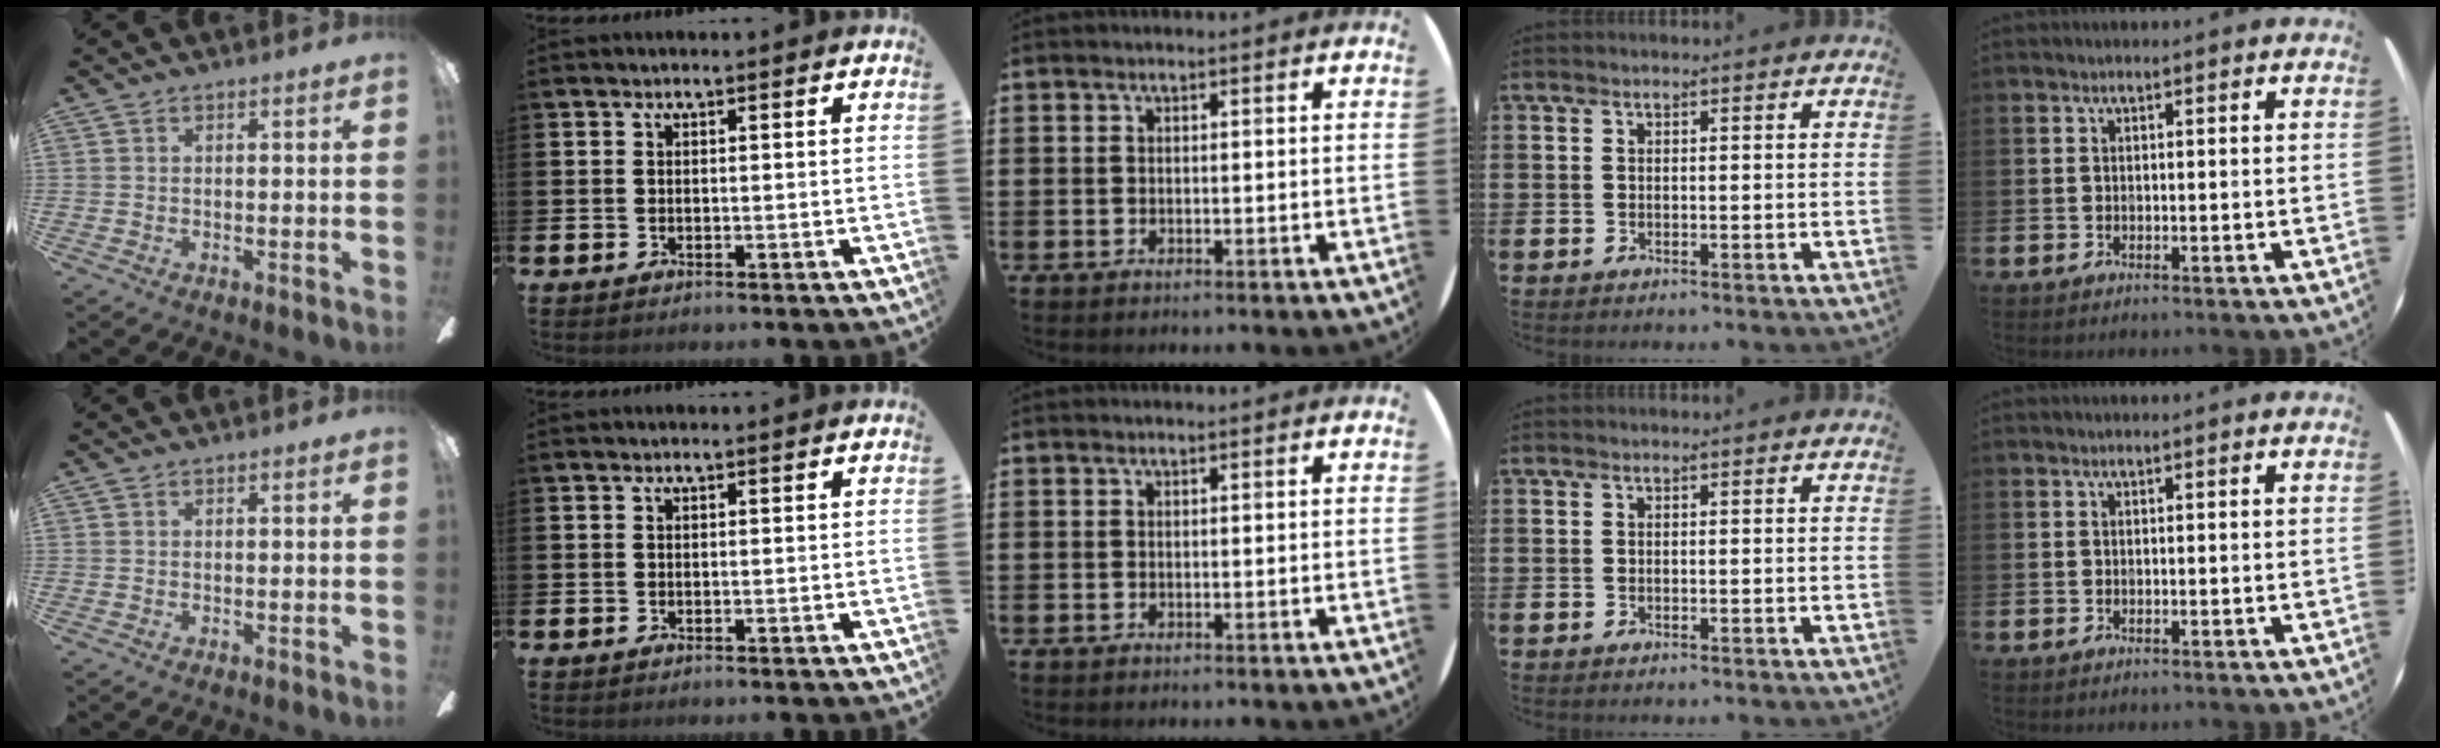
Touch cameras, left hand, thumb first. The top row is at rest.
{}